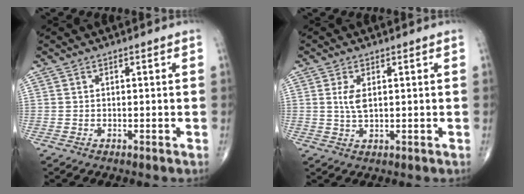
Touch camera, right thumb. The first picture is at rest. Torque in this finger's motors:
{"motor_torque": [0.84, 0.74, 0.57, 0.05, 0.06]}